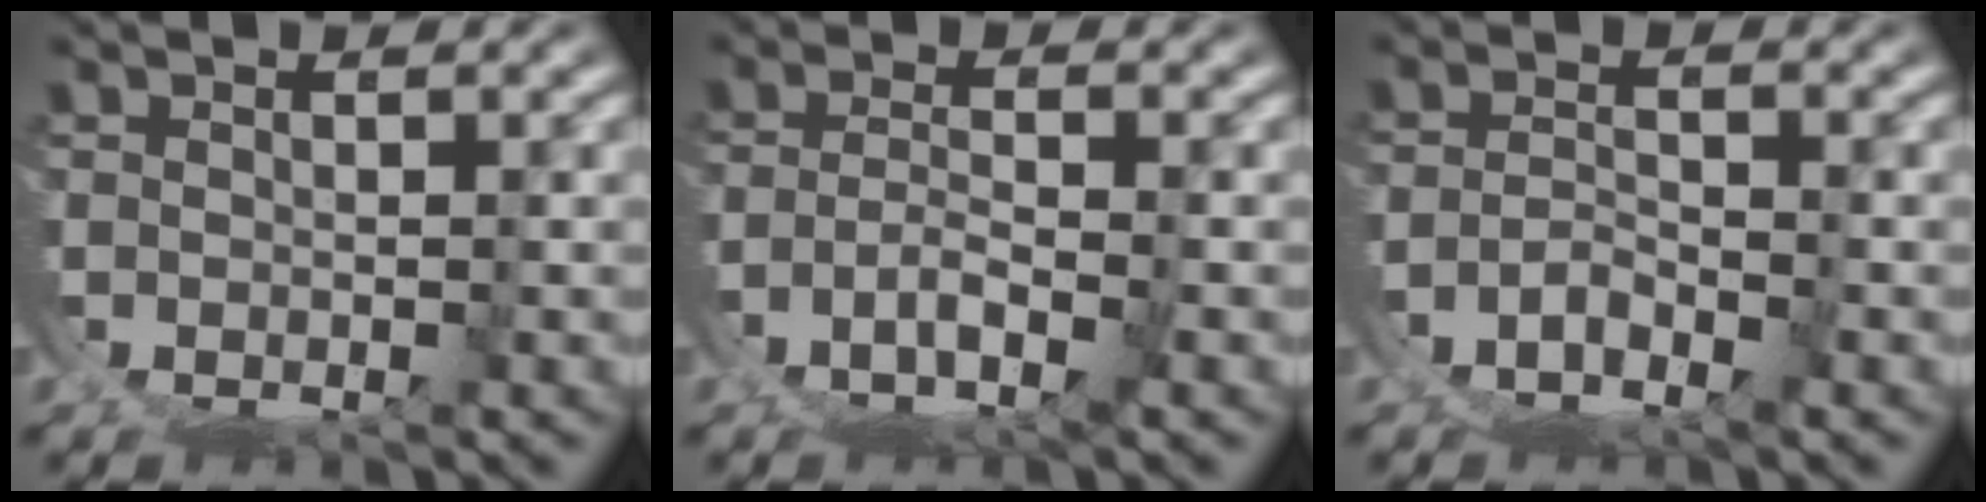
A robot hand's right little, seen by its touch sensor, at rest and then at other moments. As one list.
[{"total": 3.4, "force": [-2.4, -0.4, 2.3], "torque": [-0.027, -0.009, -0.037]}, {"total": 4.0, "force": [-3.1, 2.2, 1.4], "torque": [-0.026, -0.005, -0.057]}]